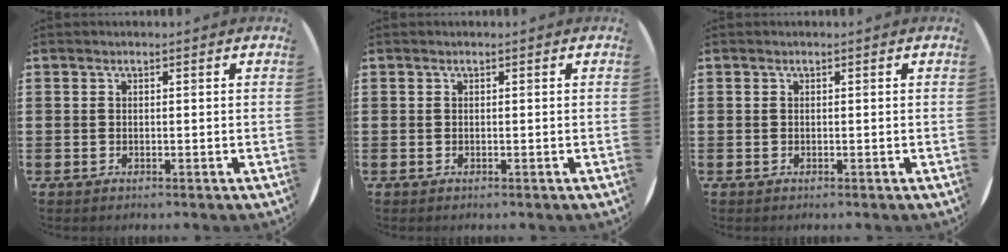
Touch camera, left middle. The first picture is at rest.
{"total": 0.0}
{"total": 0.0}